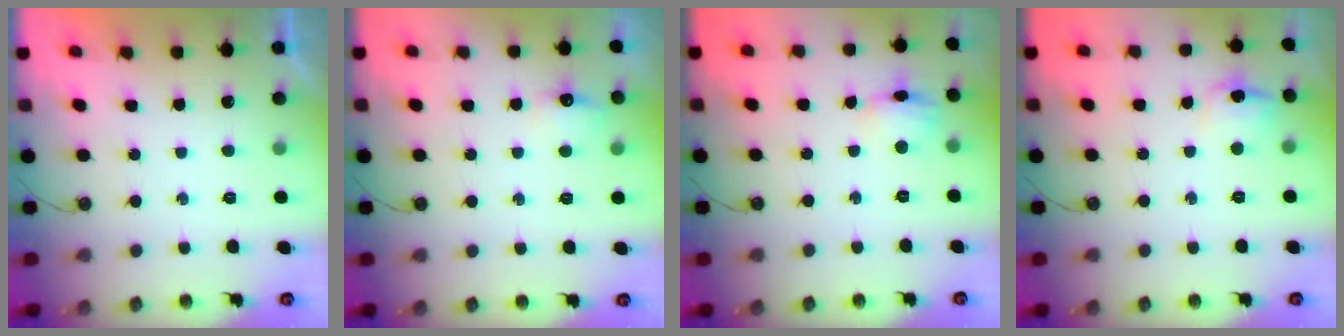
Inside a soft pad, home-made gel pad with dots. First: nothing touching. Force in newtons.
{"total": 6.4, "press": 6.3, "slide": 0.7}
{"total": 6.1, "press": 6.0, "slide": 1.2}
{"total": 8.2, "press": 8.2, "slide": 0.7}